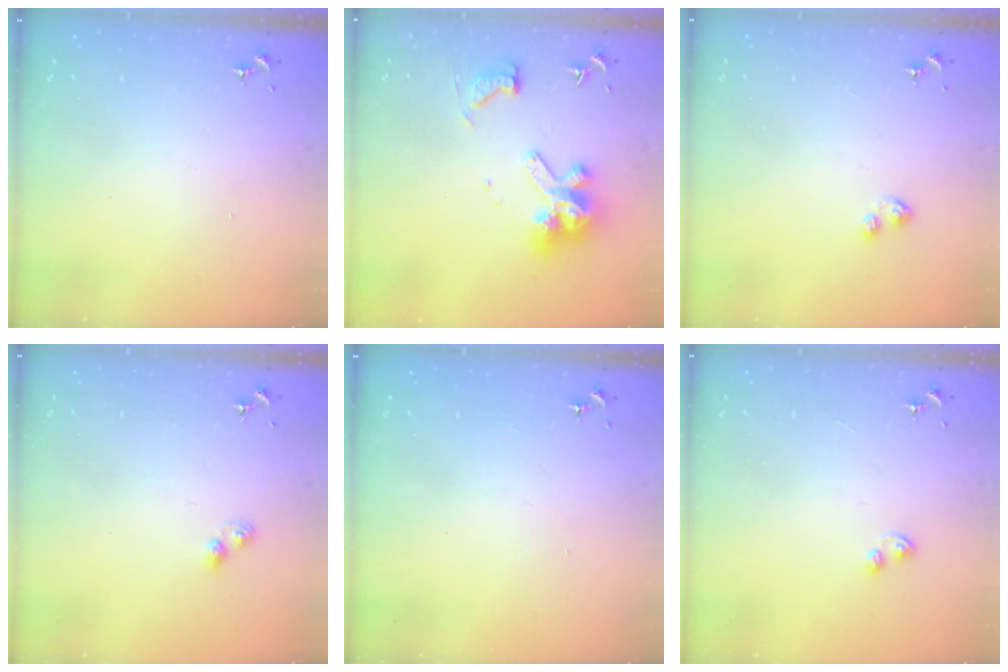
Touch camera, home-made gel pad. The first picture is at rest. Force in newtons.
{"total": 14.0, "press": 13.9, "slide": 1.5}
{"total": 4.4, "press": 4.4, "slide": 0.5}
{"total": 3.4, "press": 3.3, "slide": 0.6}
{"total": 0.0}
{"total": 3.3, "press": 3.2, "slide": 0.5}